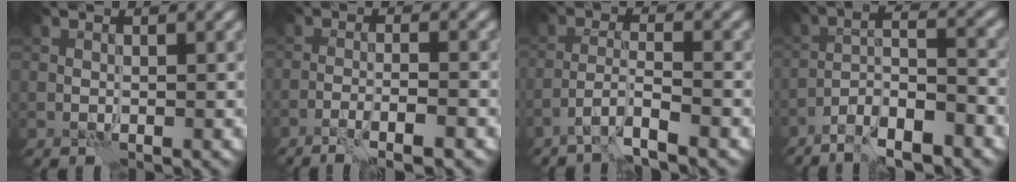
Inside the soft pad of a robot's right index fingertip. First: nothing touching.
{"total": 4.4, "force": [-2.8, 0.6, 3.3], "torque": [-0.054, 0.009, -0.057]}
{"total": 3.4, "force": [-2.5, 0.3, 2.3], "torque": [-0.043, 0.006, -0.057]}
{"total": 6.8, "force": [-4.9, 1.5, 4.6], "torque": [-0.073, 0.009, -0.090]}